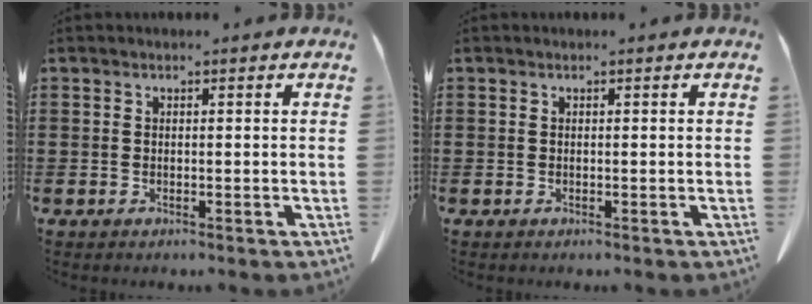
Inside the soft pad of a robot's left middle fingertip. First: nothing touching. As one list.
[{"total": 0.0}]